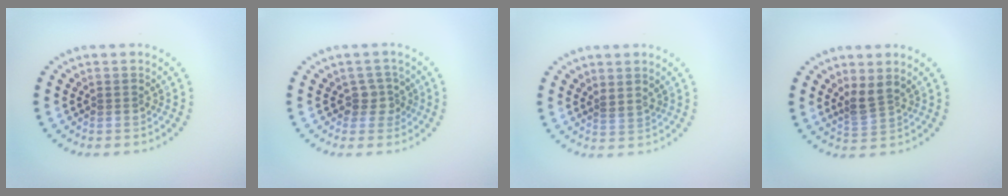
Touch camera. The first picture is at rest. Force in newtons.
{"total": 1.9, "press": 1.5, "slide": 1.2}
{"total": 0.7, "press": 0.5, "slide": 0.6}
{"total": 2.3, "press": 1.7, "slide": 1.5}